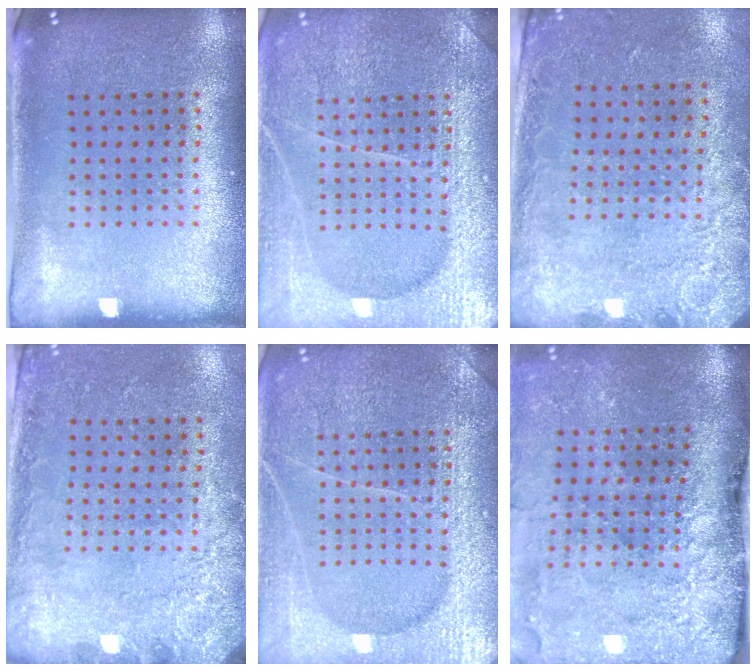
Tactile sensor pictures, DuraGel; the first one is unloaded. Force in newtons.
{"total": 6.2, "press": 6.2, "slide": 0.7}
{"total": 2.6, "press": 1.9, "slide": 1.8}
{"total": 2.7, "press": 2.0, "slide": 1.8}
{"total": 6.6, "press": 6.5, "slide": 0.8}
{"total": 4.9, "press": 3.8, "slide": 3.0}